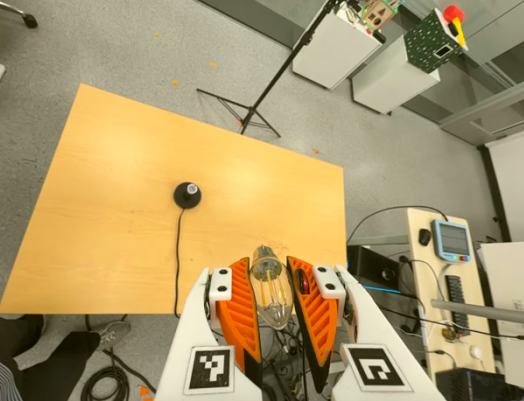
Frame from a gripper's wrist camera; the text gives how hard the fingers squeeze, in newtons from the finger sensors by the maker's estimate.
{"total": 18.8, "left": 20.7, "right": 16.9}